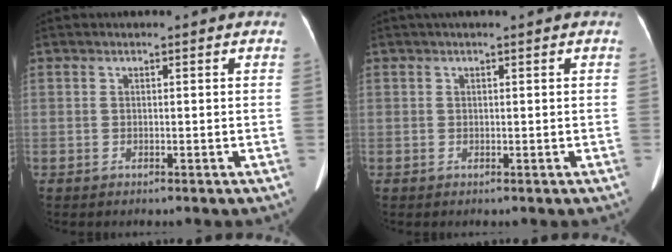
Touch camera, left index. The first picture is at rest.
{"total": 1.5, "force": [1.1, 0.0, 1.0], "torque": [-0.007, 0.028, 0.018]}